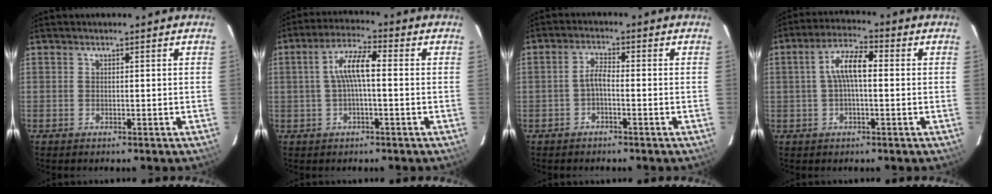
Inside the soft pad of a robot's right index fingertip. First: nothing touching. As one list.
[{"total": 6.9, "force": [0.0, 1.6, 6.7], "torque": [-0.134, 0.017, 0.001]}, {"total": 2.4, "force": [-1.2, 0.6, 2.0], "torque": [-0.046, 0.009, -0.025]}, {"total": 6.9, "force": [0.3, 2.3, 6.5], "torque": [-0.128, 0.020, 0.005]}]